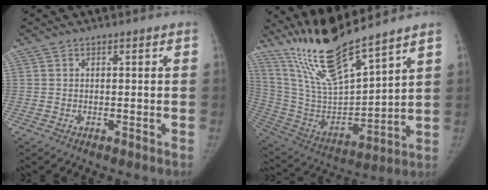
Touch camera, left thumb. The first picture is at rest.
{"total": 18.3, "force": [15.3, 2.1, 9.7], "torque": [-0.162, -0.082, 0.306]}